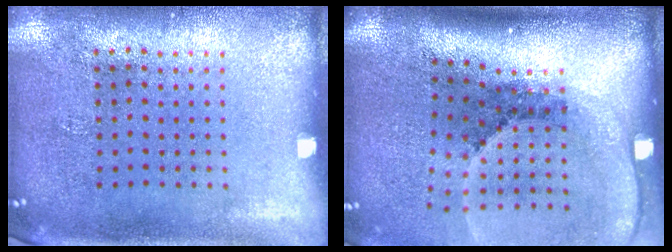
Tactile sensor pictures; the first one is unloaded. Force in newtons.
{"total": 2.7, "press": 1.9, "slide": 2.0}